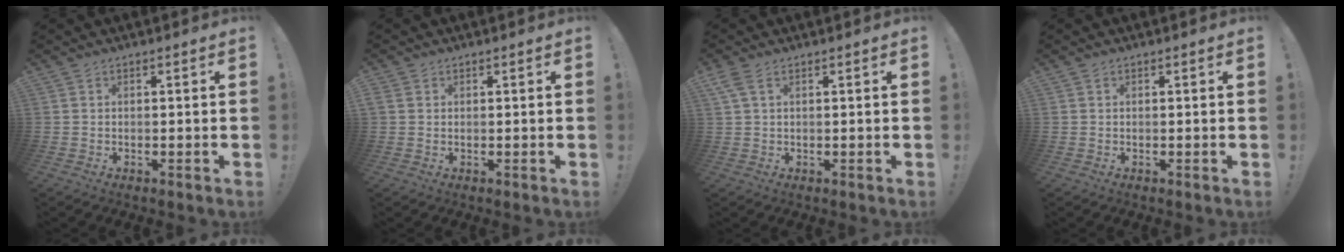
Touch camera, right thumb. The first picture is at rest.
{"total": 1.0, "force": [0.6, 0.8, 0.2], "torque": [-0.012, 0.005, 0.013]}
{"total": 3.5, "force": [1.7, 1.6, 2.7], "torque": [-0.058, 0.001, 0.032]}
{"total": 0.0}